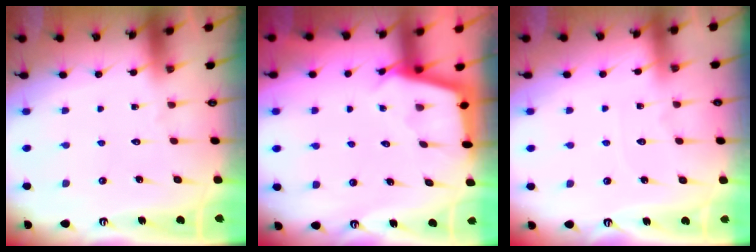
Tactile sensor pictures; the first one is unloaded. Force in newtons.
{"total": 2.9, "press": 2.9, "slide": 0.4}
{"total": 2.9, "press": 2.9, "slide": 0.4}